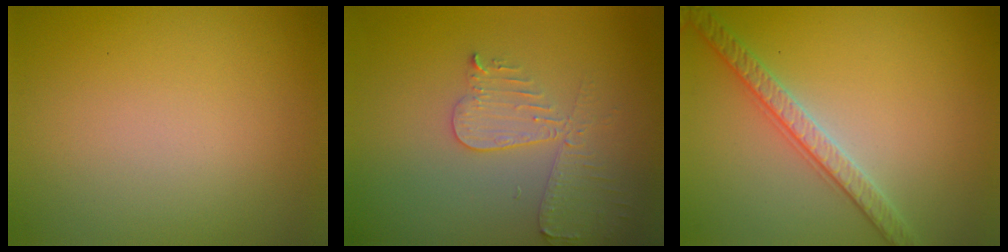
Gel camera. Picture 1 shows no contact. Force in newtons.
{"total": 3.9, "press": 3.7, "slide": 1.2}
{"total": 3.1, "press": 2.9, "slide": 1.1}